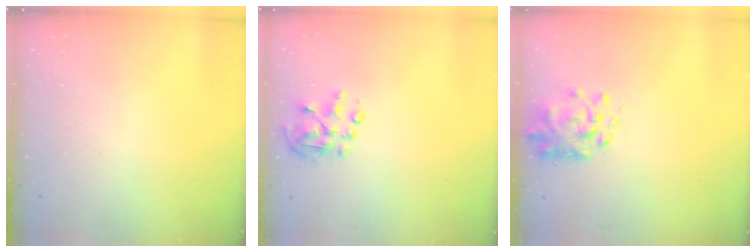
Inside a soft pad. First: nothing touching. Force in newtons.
{"total": 5.9, "press": 5.8, "slide": 1.2}
{"total": 2.8, "press": 2.6, "slide": 0.8}